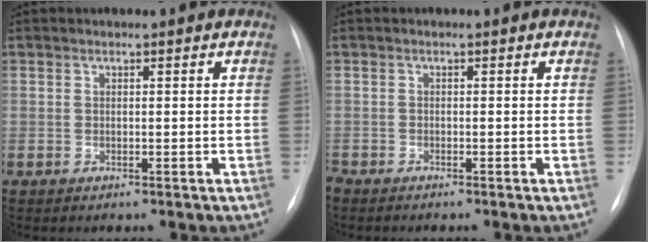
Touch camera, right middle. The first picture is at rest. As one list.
[{"total": 1.5, "force": [-1.4, 0.4, 0.5], "torque": [-0.009, -0.003, -0.022]}]